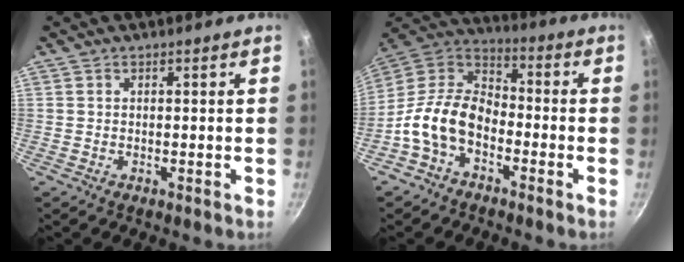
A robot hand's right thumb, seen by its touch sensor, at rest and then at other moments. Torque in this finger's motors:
{"motor_torque": [-0.10, 0.50, 1.05, -1.17, 0.23]}